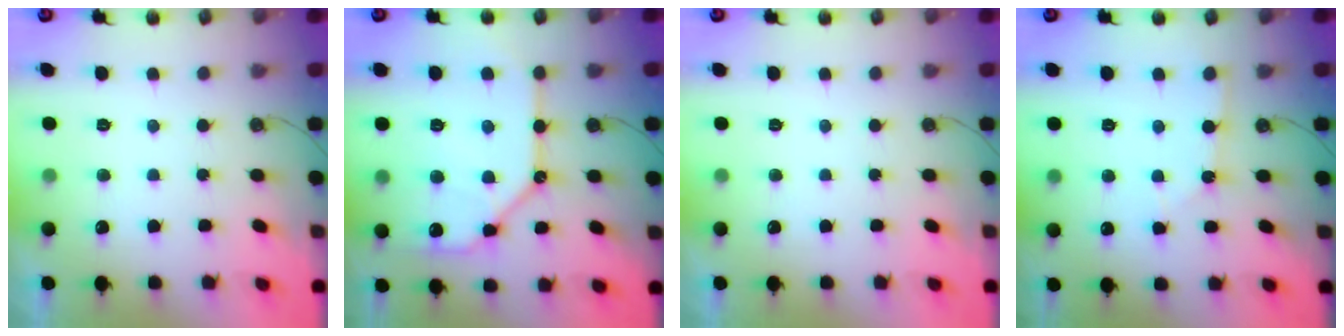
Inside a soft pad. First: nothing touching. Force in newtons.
{"total": 15.0, "press": 14.9, "slide": 1.7}
{"total": 0.8, "press": 0.5, "slide": 0.6}
{"total": 2.2, "press": 2.2, "slide": 0.4}